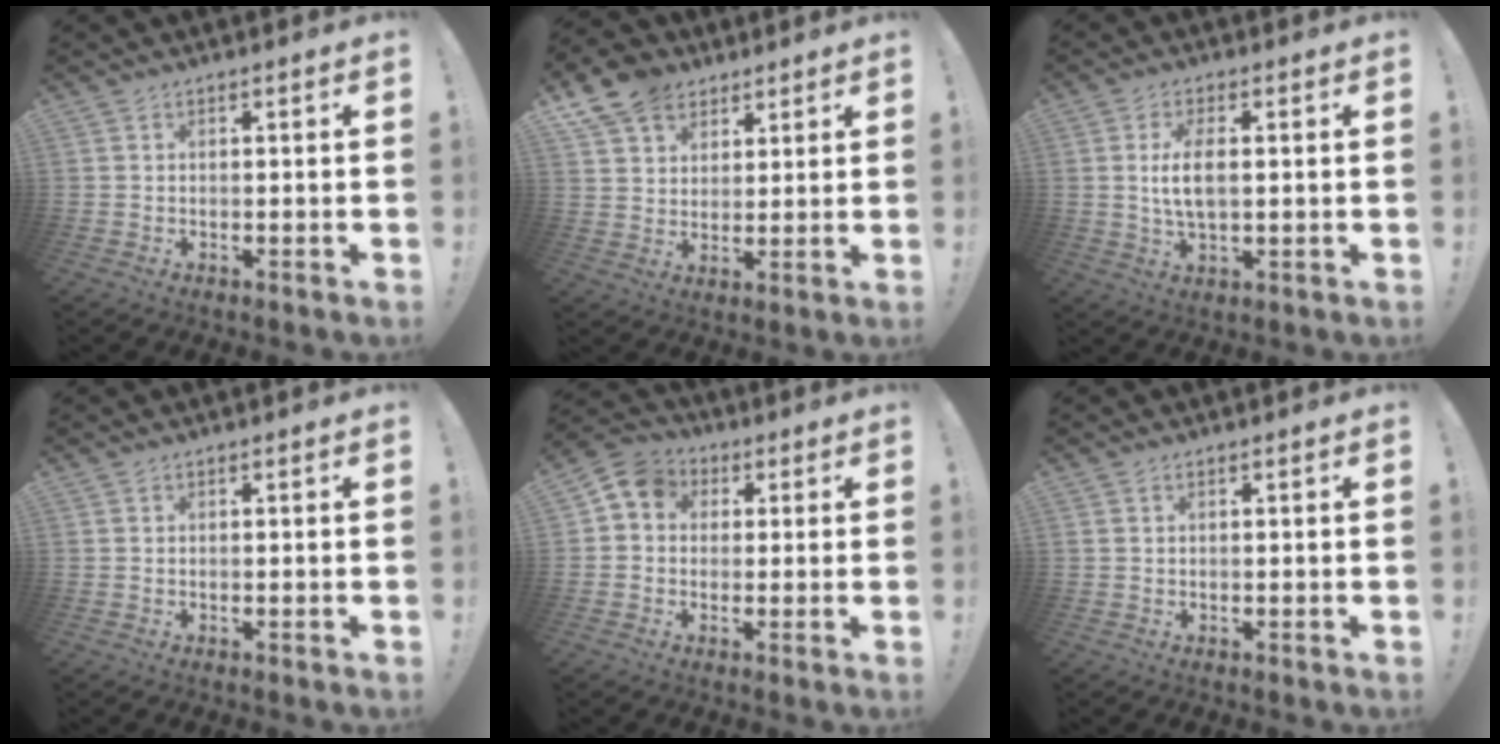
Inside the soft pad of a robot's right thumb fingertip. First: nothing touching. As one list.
[{"total": 11.3, "force": [7.0, 8.0, 3.7], "torque": [-0.064, -0.035, 0.139]}, {"total": 7.5, "force": [0.7, 3.2, 6.8], "torque": [-0.125, -0.011, 0.005]}, {"total": 0.0}, {"total": 6.8, "force": [1.1, 6.0, 3.0], "torque": [-0.046, 0.010, 0.026]}, {"total": 0.6, "force": [0.3, 0.3, 0.4], "torque": [-0.008, 0.002, 0.007]}]